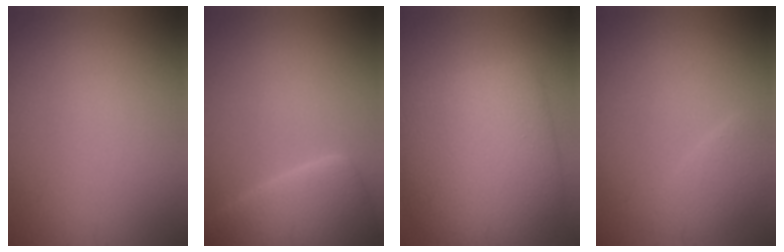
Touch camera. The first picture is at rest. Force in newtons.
{"total": 6.1, "press": 6.1, "slide": 0.6}
{"total": 10.3, "press": 10.3, "slide": 0.4}
{"total": 2.0, "press": 2.0, "slide": 0.2}